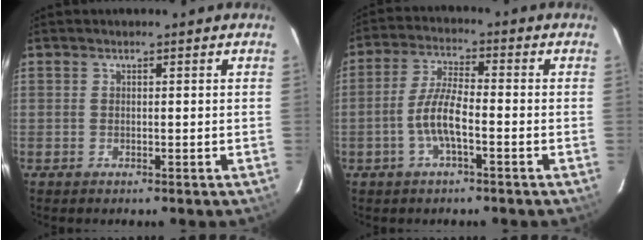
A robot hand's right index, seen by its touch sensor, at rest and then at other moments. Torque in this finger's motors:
{"motor_torque": [0.90, -0.52, 0.46, 0.13]}